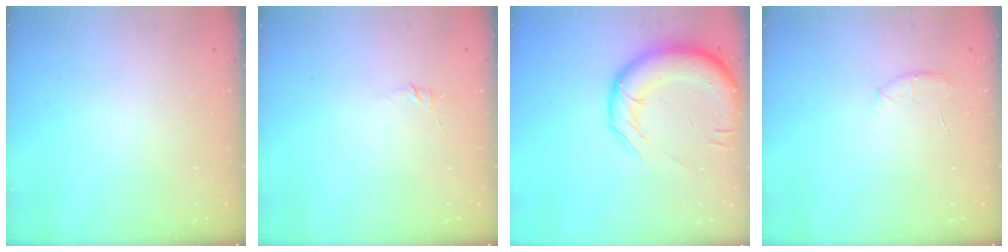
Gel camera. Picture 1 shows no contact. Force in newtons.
{"total": 4.1, "press": 4.1, "slide": 0.8}
{"total": 15.6, "press": 15.2, "slide": 3.6}
{"total": 5.5, "press": 5.2, "slide": 1.5}